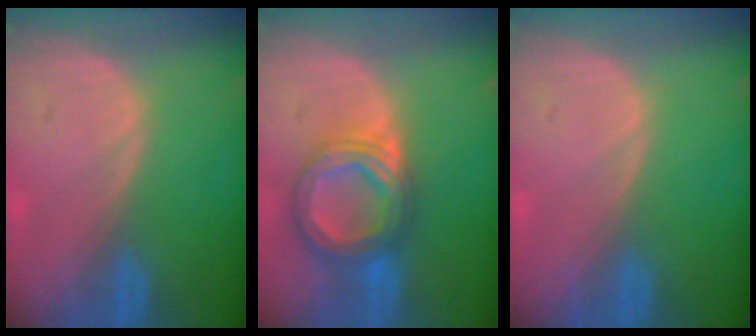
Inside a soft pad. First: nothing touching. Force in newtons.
{"total": 8.2, "press": 8.2, "slide": 0.6}
{"total": 0.0}